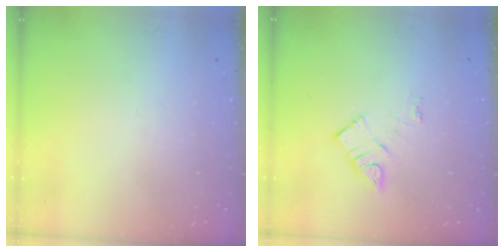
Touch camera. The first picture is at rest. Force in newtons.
{"total": 8.2, "press": 8.2, "slide": 0.5}